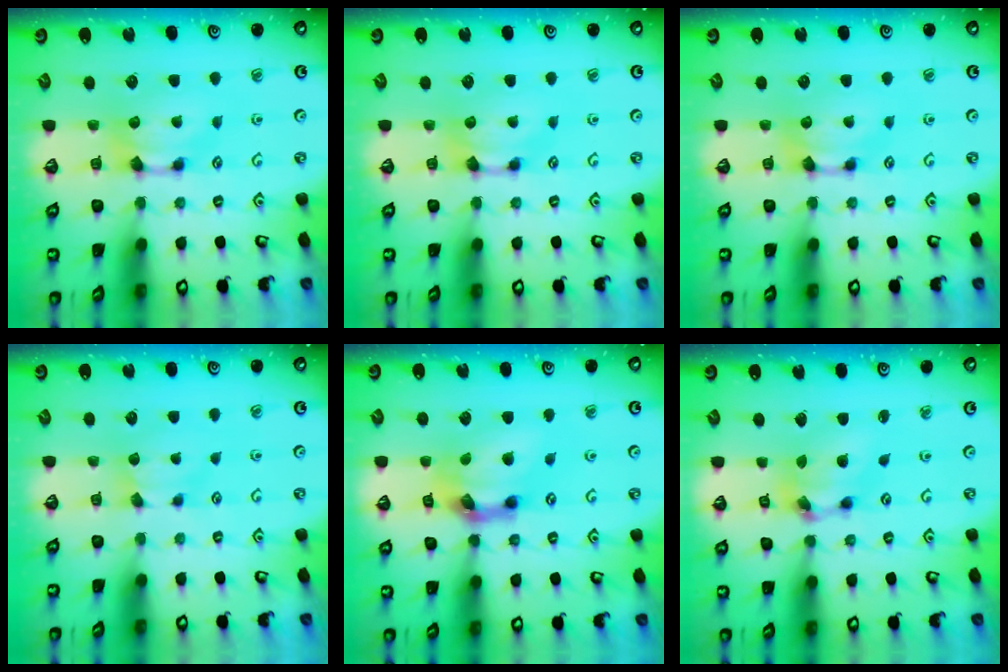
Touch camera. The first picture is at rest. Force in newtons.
{"total": 0.0}
{"total": 0.0}
{"total": 1.2, "press": 1.1, "slide": 0.4}
{"total": 7.3, "press": 6.9, "slide": 2.4}
{"total": 6.2, "press": 5.9, "slide": 1.8}